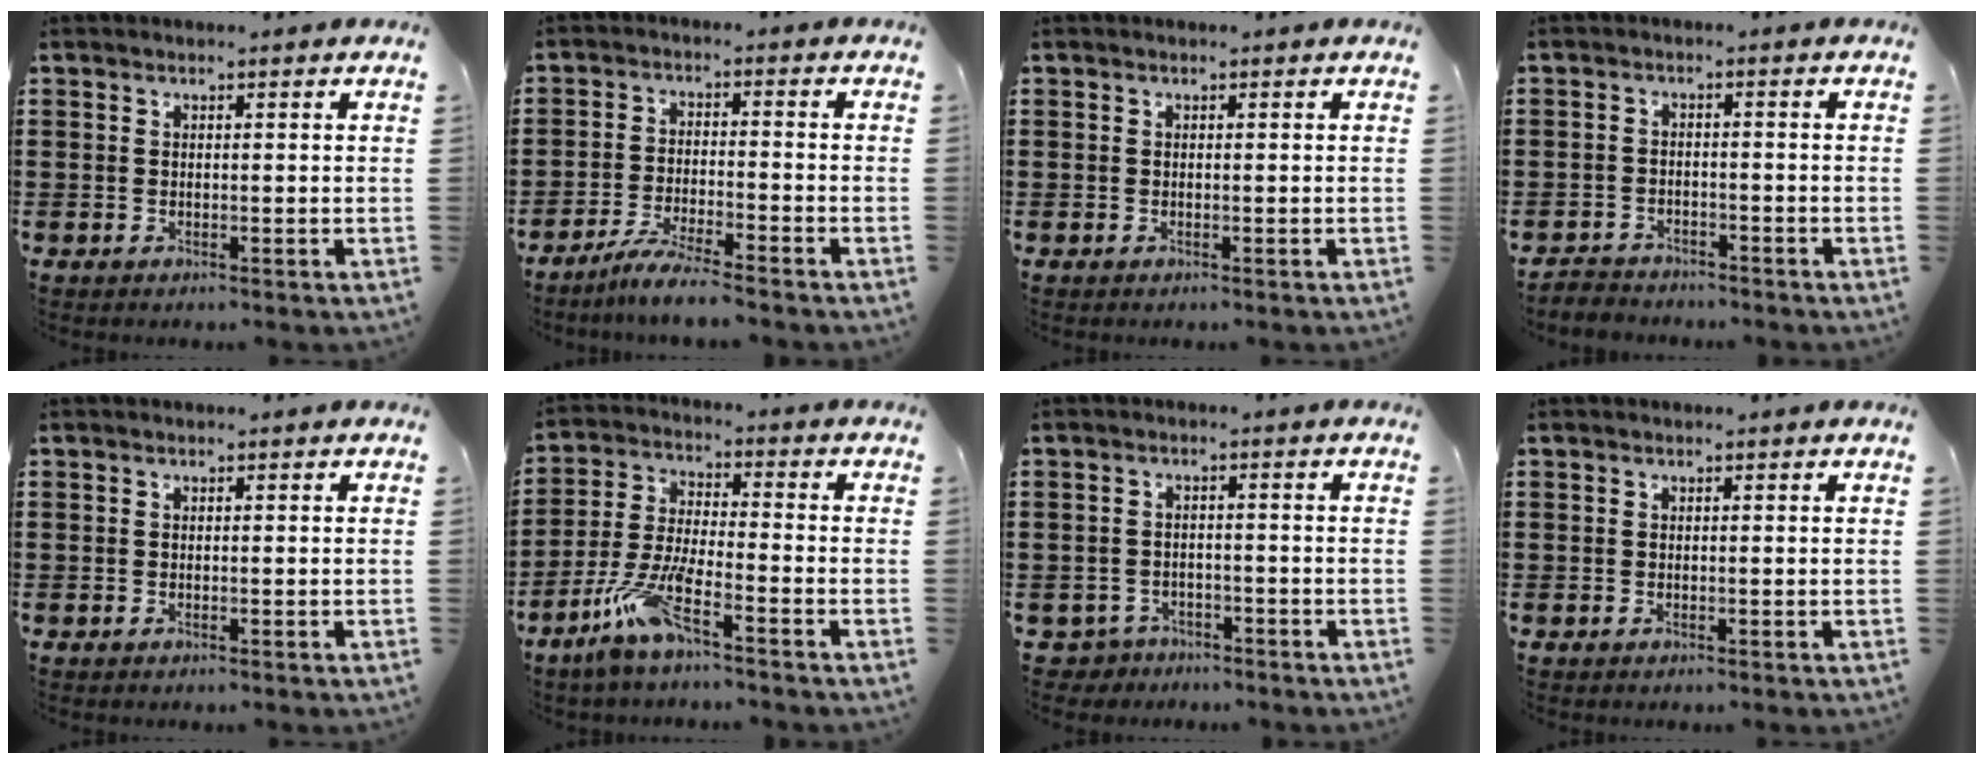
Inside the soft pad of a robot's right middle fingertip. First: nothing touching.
{"total": 5.1, "force": [-4.6, -0.3, 2.1], "torque": [-0.049, -0.013, -0.089]}
{"total": 0.0}
{"total": 2.5, "force": [-2.5, 0.4, -0.3], "torque": [-0.004, -0.003, -0.055]}
{"total": 0.0}
{"total": 8.6, "force": [-5.7, 1.0, 6.4], "torque": [-0.149, -0.015, -0.112]}
{"total": 2.6, "force": [-2.5, 0.9, -0.2], "torque": [-0.015, -0.005, -0.057]}
{"total": 0.0}